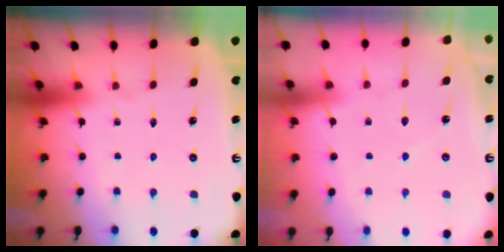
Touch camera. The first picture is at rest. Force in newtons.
{"total": 2.7, "press": 2.7, "slide": 0.3}